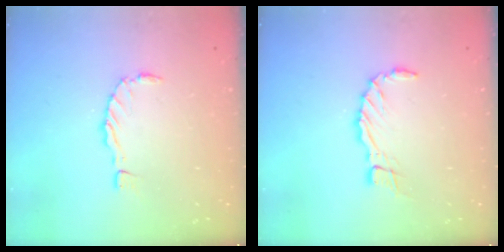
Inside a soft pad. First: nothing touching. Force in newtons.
{"total": 6.7, "press": 6.6, "slide": 1.0}